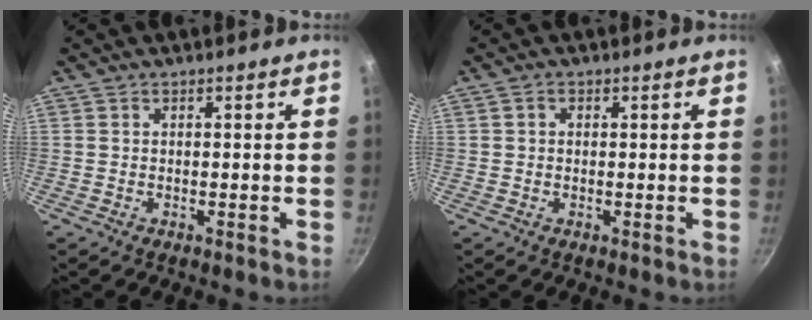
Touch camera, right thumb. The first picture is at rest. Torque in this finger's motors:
{"motor_torque": [0.08, -0.04, -0.29, 0.11, -0.02]}